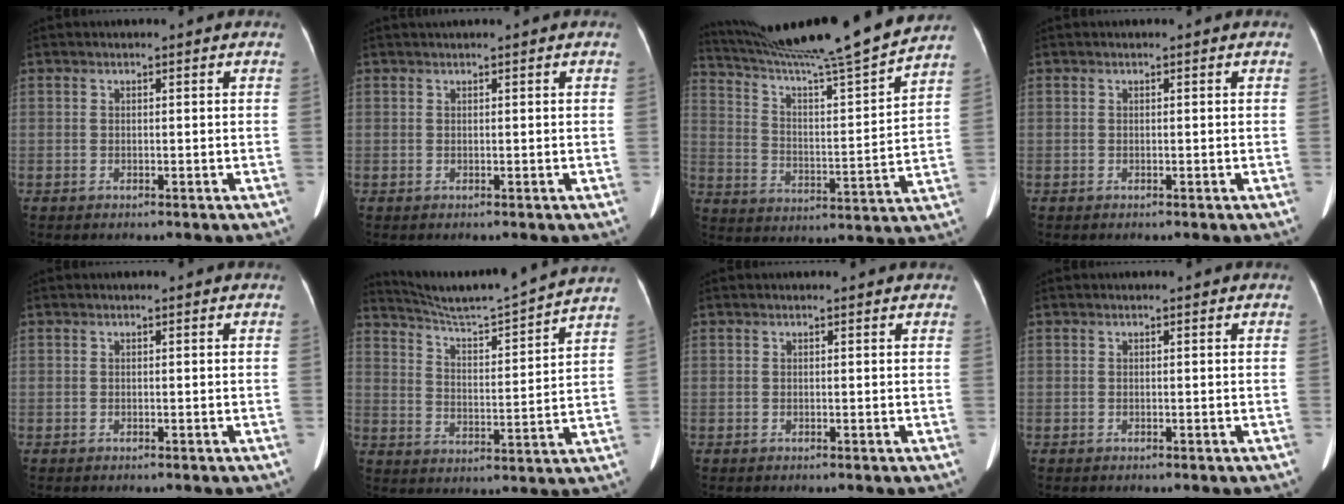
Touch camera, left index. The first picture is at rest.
{"total": 1.1, "force": [0.9, -0.3, 0.6], "torque": [-0.013, 0.014, 0.025]}
{"total": 22.1, "force": [19.8, -1.8, 9.7], "torque": [-0.170, -0.030, 0.301]}
{"total": 0.0}
{"total": 0.0}
{"total": 16.8, "force": [15.7, -1.8, 5.8], "torque": [-0.108, -0.029, 0.224]}
{"total": 2.6, "force": [2.5, 0.5, 0.8], "torque": [-0.014, 0.019, 0.021]}
{"total": 0.6, "force": [0.6, 0.0, 0.2], "torque": [-0.006, 0.012, 0.008]}